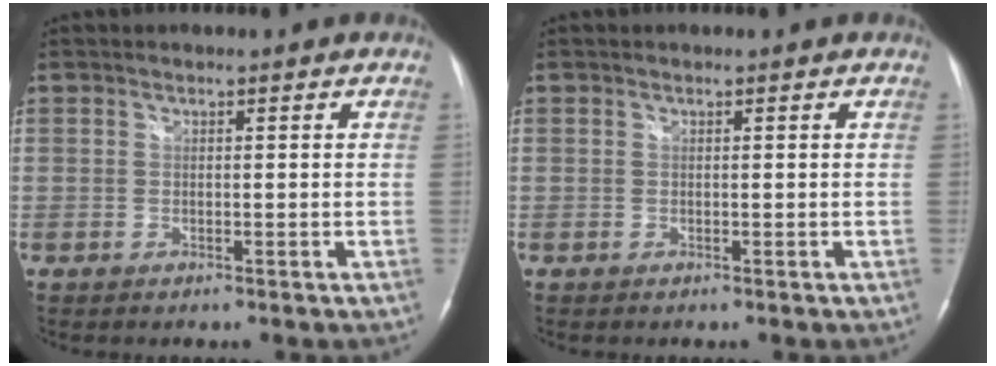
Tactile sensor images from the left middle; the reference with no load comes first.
{"total": 0.0}